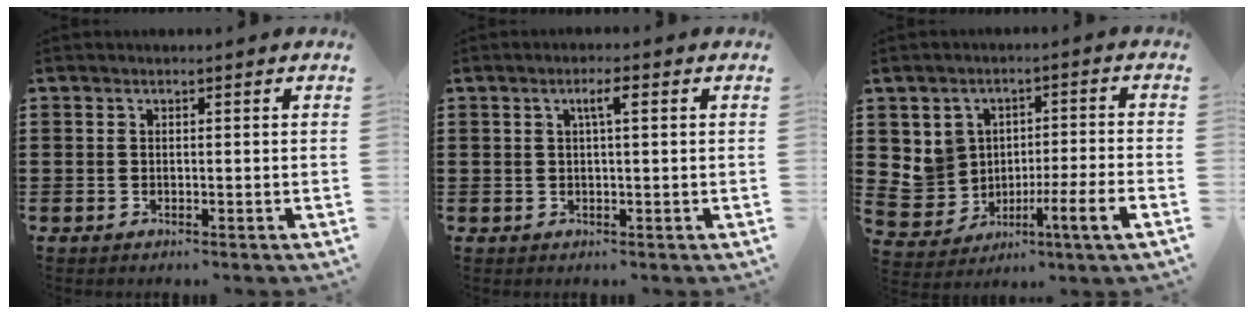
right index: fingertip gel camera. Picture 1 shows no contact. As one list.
[{"total": 2.5, "force": [0.8, 0.3, 2.4], "torque": [-0.048, 0.005, 0.011]}, {"total": 4.7, "force": [-1.3, 3.5, 2.8], "torque": [-0.080, -0.006, -0.028]}]